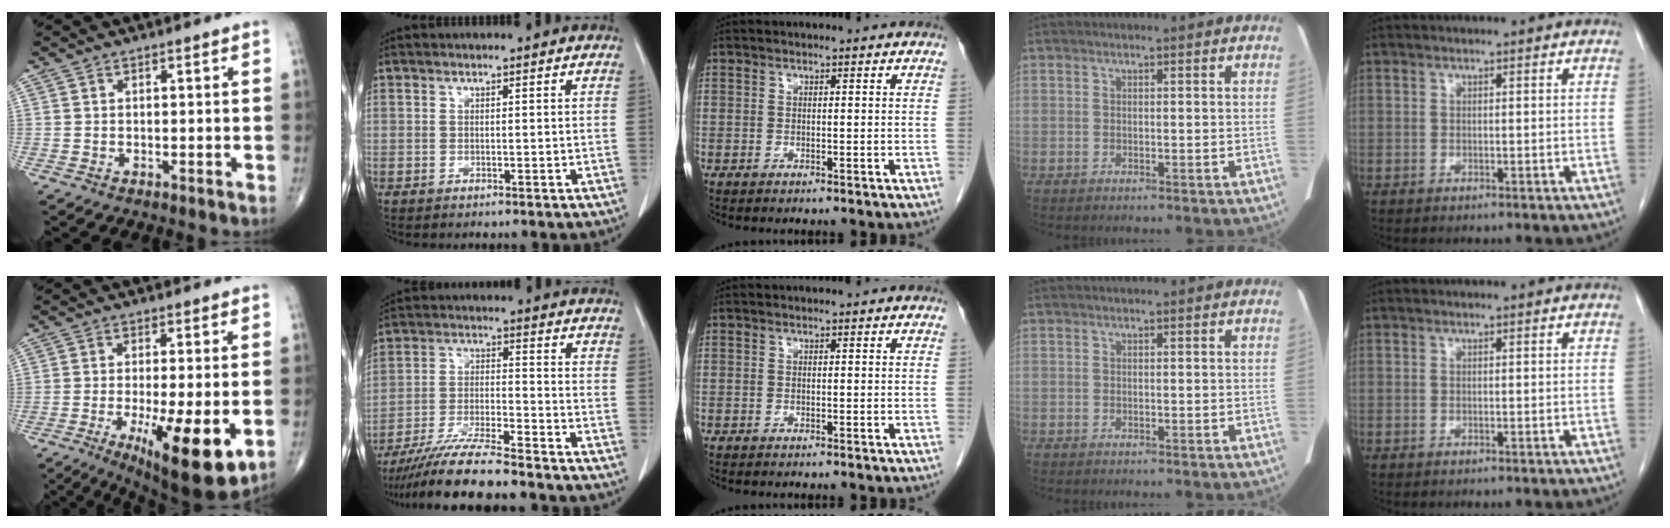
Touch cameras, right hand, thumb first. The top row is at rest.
{"thumb": {"total": 15.9, "force": [-4.7, 4.1, 14.6], "torque": [-0.203, -0.020, -0.058]}, "index": {"total": 12.8, "force": [-11.2, 0.5, 6.2], "torque": [-0.104, -0.016, -0.190]}}